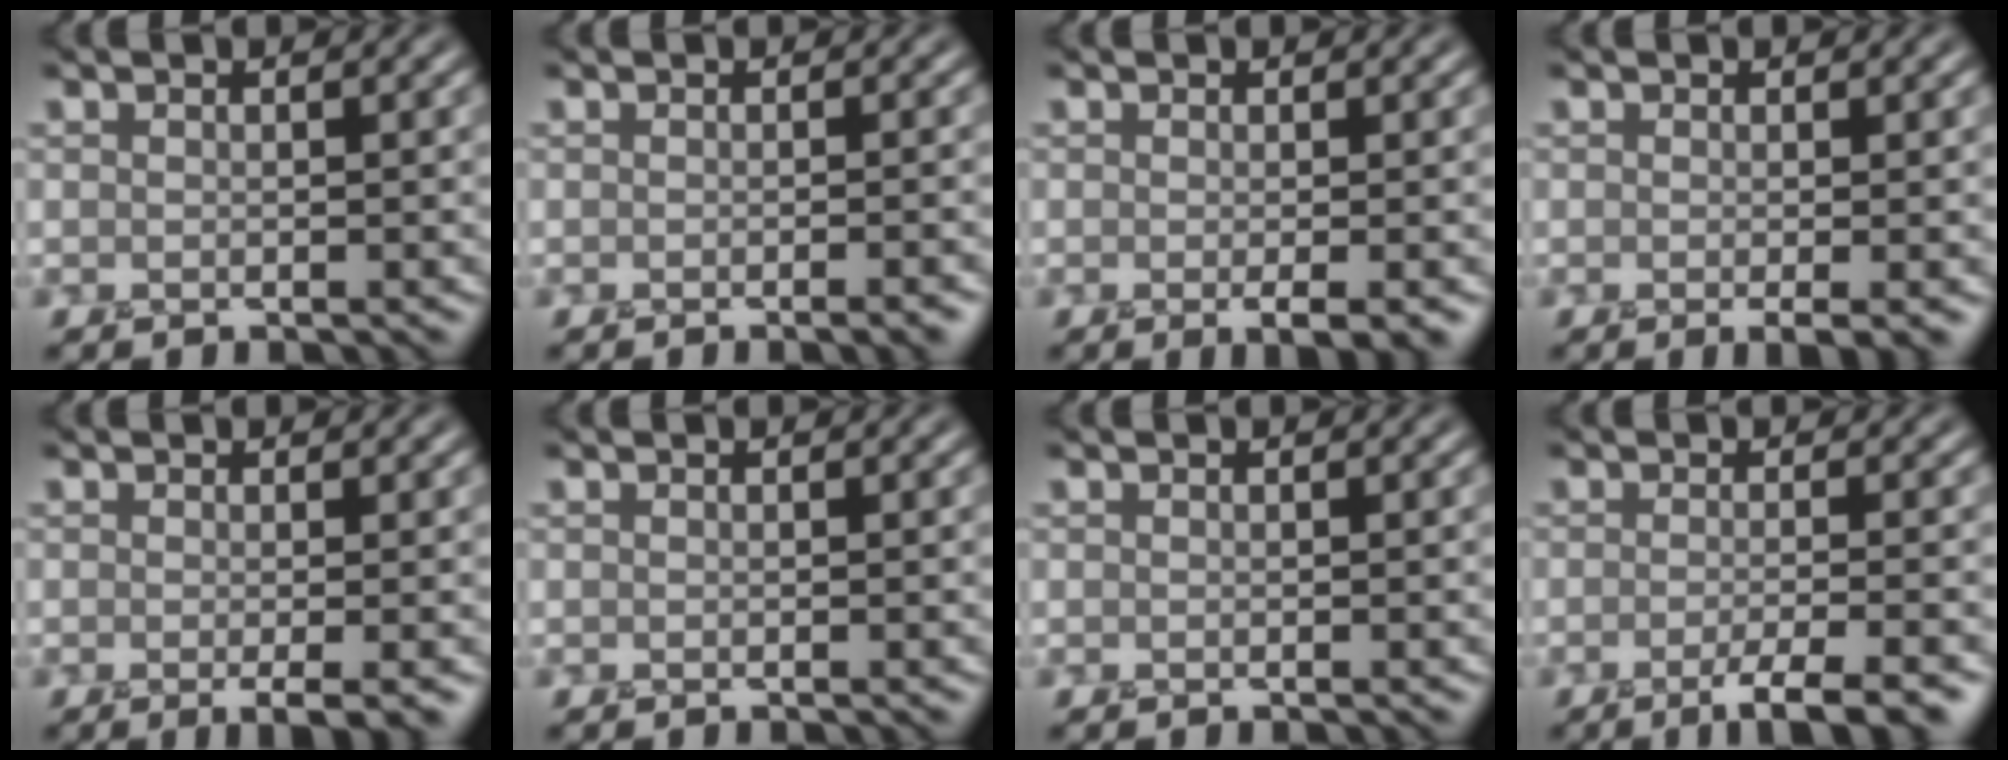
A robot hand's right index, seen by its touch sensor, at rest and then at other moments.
{"total": 2.1, "force": [-1.2, 0.6, 1.6], "torque": [0.003, -0.008, -0.014]}
{"total": 2.1, "force": [-0.9, 0.4, 1.9], "torque": [-0.016, -0.010, -0.011]}
{"total": 2.1, "force": [-0.7, 0.4, 1.9], "torque": [-0.017, -0.010, -0.007]}
{"total": 2.5, "force": [-1.0, 0.5, 2.2], "torque": [-0.023, -0.011, -0.014]}
{"total": 0.0}
{"total": 0.0}
{"total": 4.3, "force": [-2.6, 0.7, 3.3], "torque": [-0.035, -0.012, -0.047]}